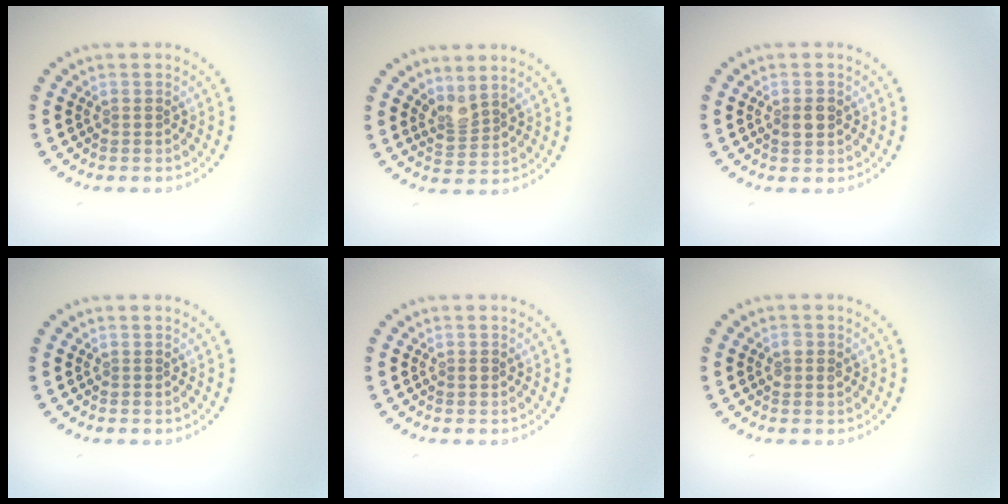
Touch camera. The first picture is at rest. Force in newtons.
{"total": 2.0, "press": 1.4, "slide": 1.4}
{"total": 1.6, "press": 1.6, "slide": 0.1}
{"total": 0.0}
{"total": 0.6, "press": 0.6, "slide": 0.1}
{"total": 1.1, "press": 1.1, "slide": 0.2}